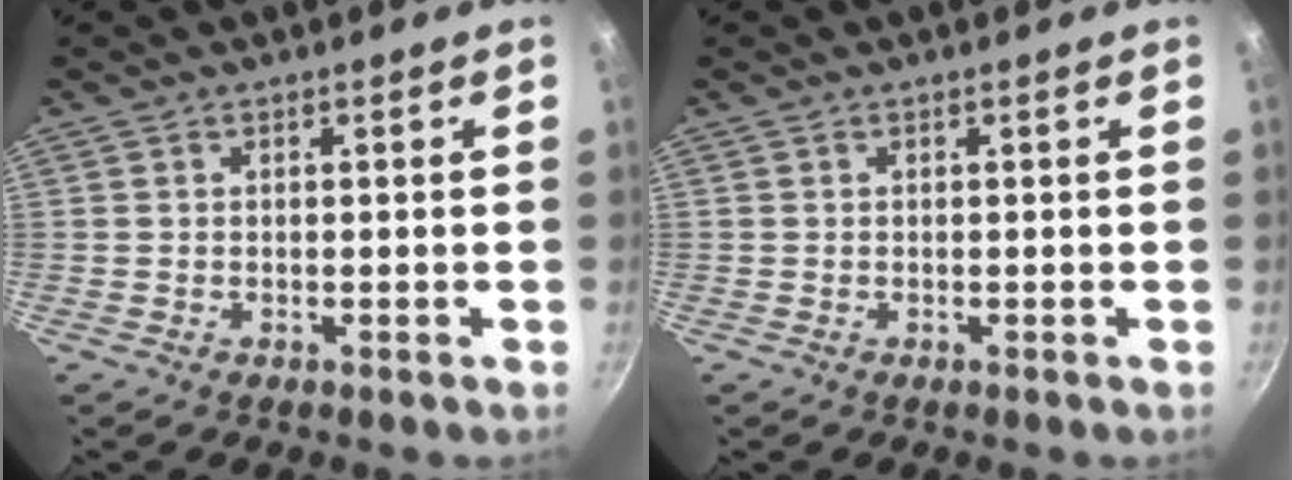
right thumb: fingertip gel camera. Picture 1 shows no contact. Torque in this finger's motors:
{"motor_torque": [-0.09, 0.00, 0.06, -0.06, 0.00]}